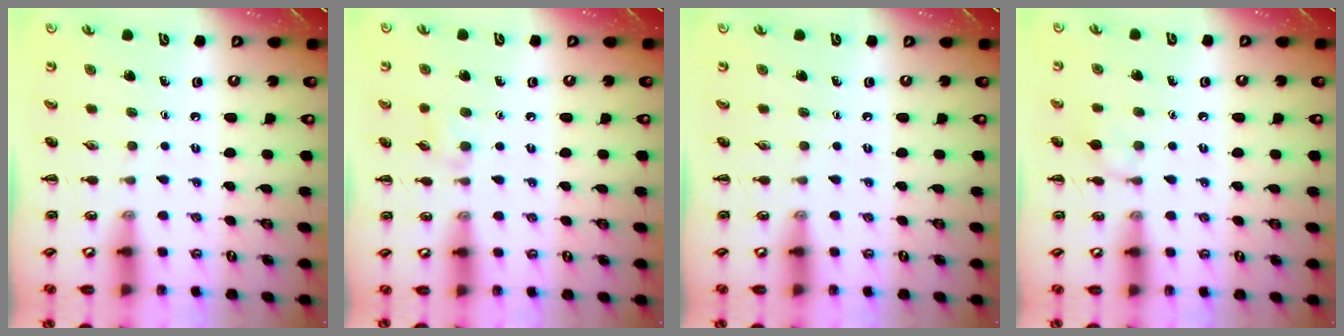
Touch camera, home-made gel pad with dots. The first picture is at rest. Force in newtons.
{"total": 5.1, "press": 4.7, "slide": 1.7}
{"total": 0.0}
{"total": 7.1, "press": 6.7, "slide": 2.2}